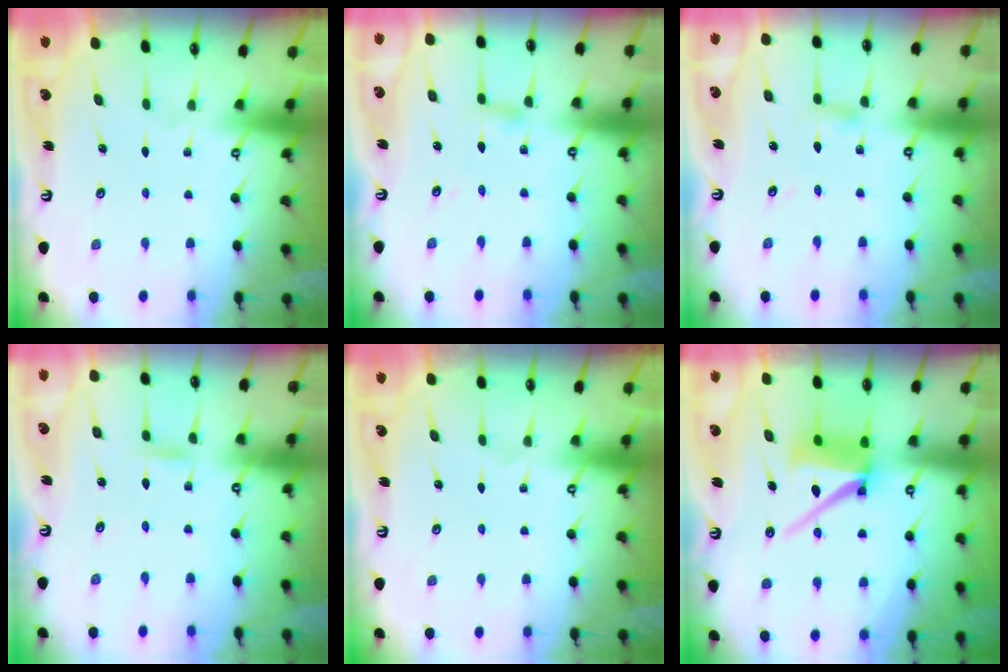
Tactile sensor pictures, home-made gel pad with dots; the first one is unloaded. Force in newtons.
{"total": 2.8, "press": 2.8, "slide": 0.2}
{"total": 2.8, "press": 2.8, "slide": 0.2}
{"total": 3.4, "press": 3.3, "slide": 0.3}
{"total": 0.0}
{"total": 11.4, "press": 11.3, "slide": 1.2}